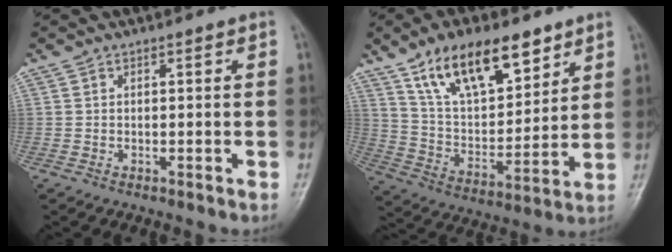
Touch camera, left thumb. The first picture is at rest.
{"total": 18.5, "force": [11.6, 8.3, 11.8], "torque": [-0.154, -0.049, 0.212]}